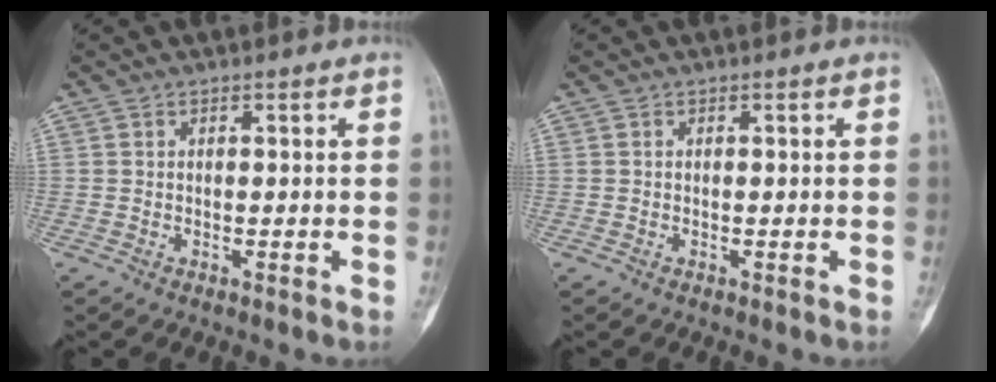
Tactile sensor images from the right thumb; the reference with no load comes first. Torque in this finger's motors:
{"motor_torque": [-0.02, -0.06, 0.10, -0.11, -0.02]}